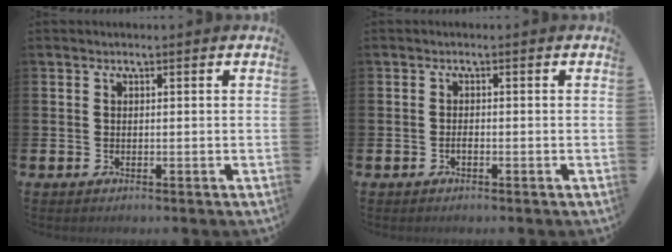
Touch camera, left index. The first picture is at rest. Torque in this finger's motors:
{"motor_torque": [0.21, 0.13, 0.00, 0.00]}